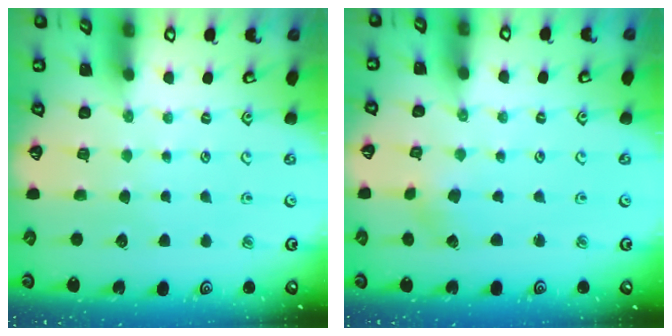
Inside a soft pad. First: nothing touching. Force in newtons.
{"total": 0.7, "press": 0.7, "slide": 0.0}